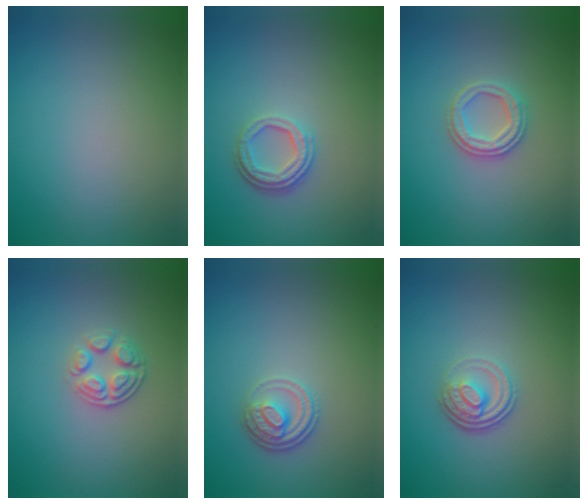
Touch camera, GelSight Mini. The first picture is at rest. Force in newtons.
{"total": 3.3, "press": 2.5, "slide": 2.1}
{"total": 2.8, "press": 2.6, "slide": 1.0}
{"total": 2.7, "press": 2.3, "slide": 1.4}
{"total": 2.8, "press": 2.3, "slide": 1.7}
{"total": 3.6, "press": 2.5, "slide": 2.7}